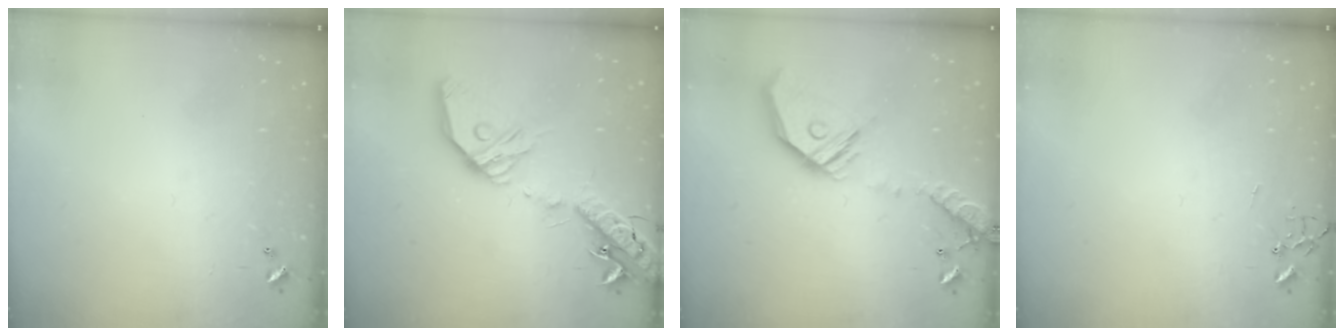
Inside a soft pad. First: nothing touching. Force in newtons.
{"total": 23.1, "press": 22.8, "slide": 3.6}
{"total": 18.8, "press": 18.6, "slide": 3.0}
{"total": 0.0}